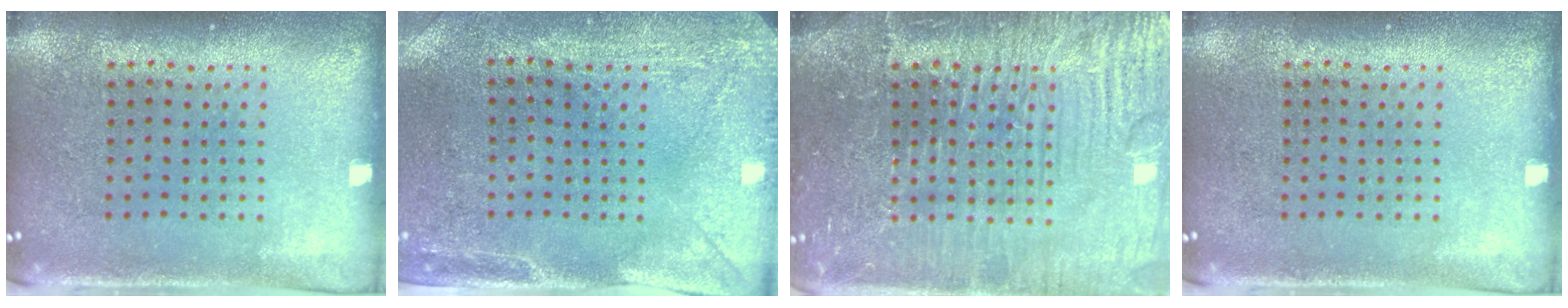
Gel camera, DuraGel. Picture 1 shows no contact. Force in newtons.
{"total": 3.0, "press": 2.4, "slide": 1.8}
{"total": 7.6, "press": 7.6, "slide": 1.0}
{"total": 0.0}